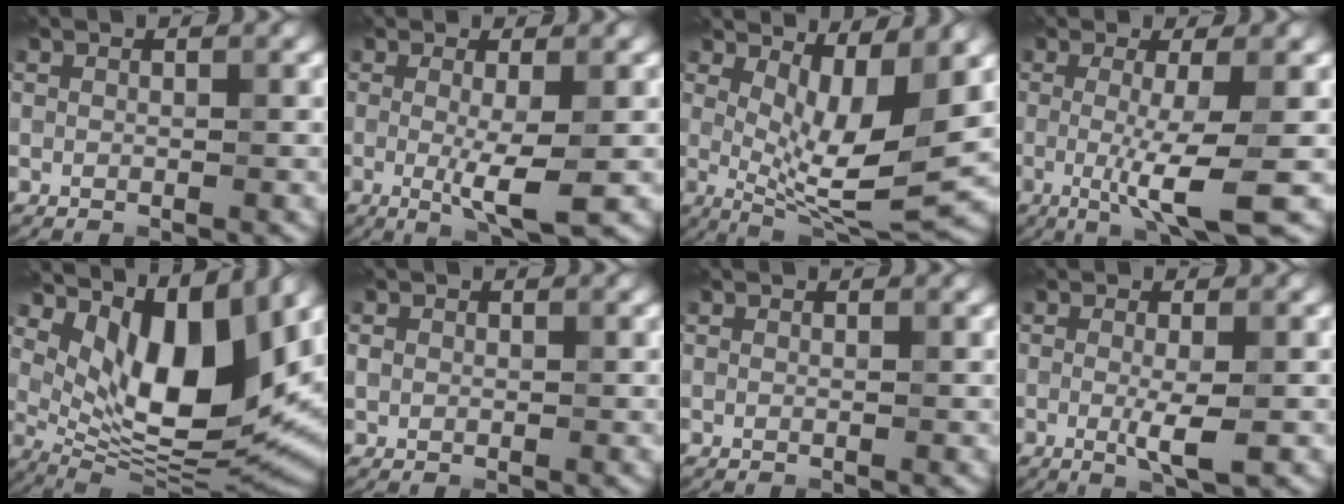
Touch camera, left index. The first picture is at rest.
{"total": 4.1, "force": [-0.4, 0.6, 4.0], "torque": [-0.069, -0.014, -0.005]}
{"total": 8.2, "force": [1.9, 2.6, 7.6], "torque": [-0.125, -0.019, 0.038]}
{"total": 6.0, "force": [-0.8, 1.0, 5.9], "torque": [-0.095, -0.017, -0.014]}
{"total": 12.1, "force": [3.8, 5.2, 10.2], "torque": [-0.157, -0.019, 0.075]}
{"total": 0.7, "force": [0.1, 0.7, 0.2], "torque": [-0.003, 0.000, -0.001]}
{"total": 0.0}
{"total": 2.8, "force": [-0.4, 0.3, 2.8], "torque": [-0.051, -0.011, -0.005]}